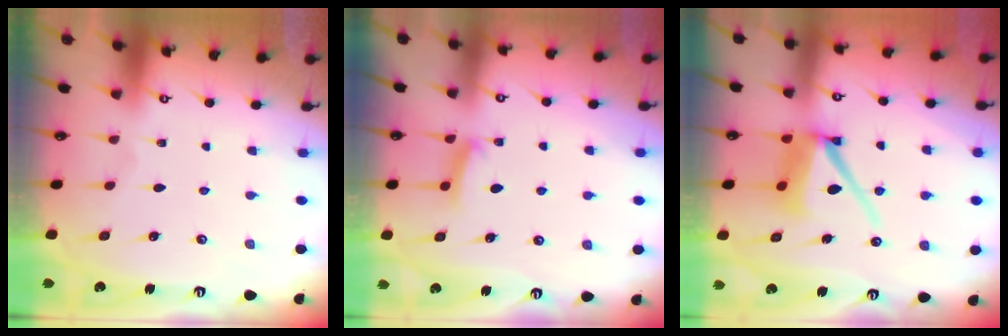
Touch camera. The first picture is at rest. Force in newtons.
{"total": 5.5, "press": 5.5, "slide": 0.7}
{"total": 9.9, "press": 9.8, "slide": 1.2}